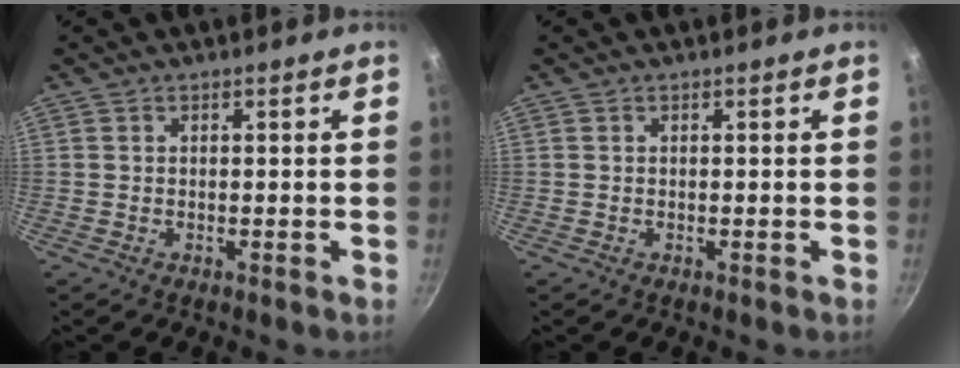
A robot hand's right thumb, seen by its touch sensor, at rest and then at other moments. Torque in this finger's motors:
{"motor_torque": [0.00, 0.00, 0.18, 0.00, 0.00]}